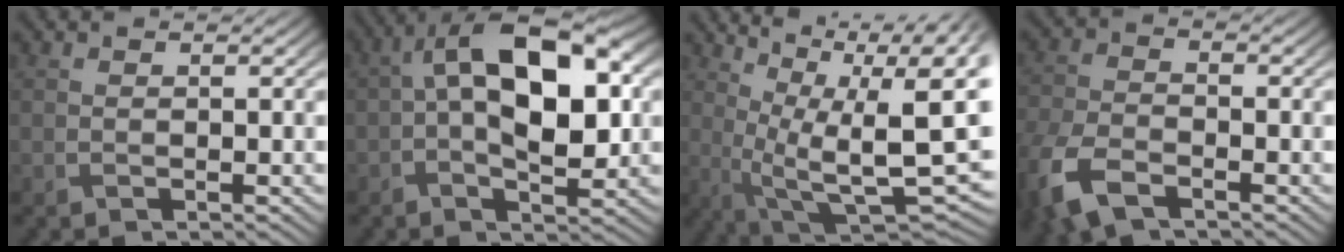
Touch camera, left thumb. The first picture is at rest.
{"total": 14.8, "force": [2.1, 7.6, 12.5], "torque": [-0.208, 0.021, 0.026]}
{"total": 16.8, "force": [3.9, 7.3, 14.6], "torque": [-0.228, 0.007, 0.078]}
{"total": 8.0, "force": [-5.0, 3.9, 4.9], "torque": [-0.125, -0.025, -0.106]}